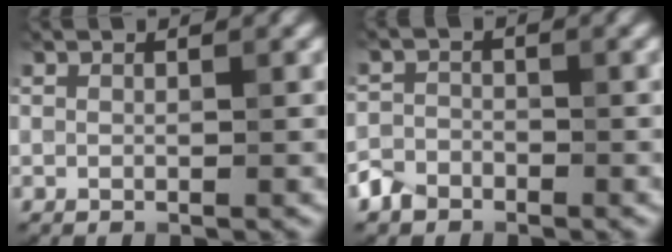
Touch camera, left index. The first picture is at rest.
{"total": 2.2, "force": [-1.7, 1.4, 0.2], "torque": [0.001, 0.006, -0.039]}